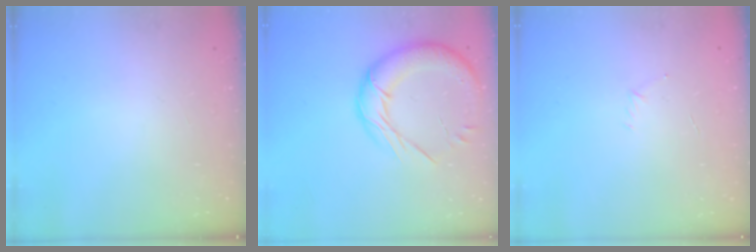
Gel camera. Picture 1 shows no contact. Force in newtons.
{"total": 16.6, "press": 16.4, "slide": 2.3}
{"total": 2.9, "press": 2.8, "slide": 0.8}